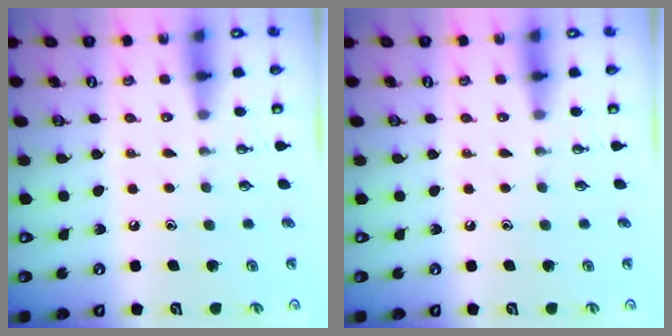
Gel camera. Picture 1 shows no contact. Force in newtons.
{"total": 0.0}